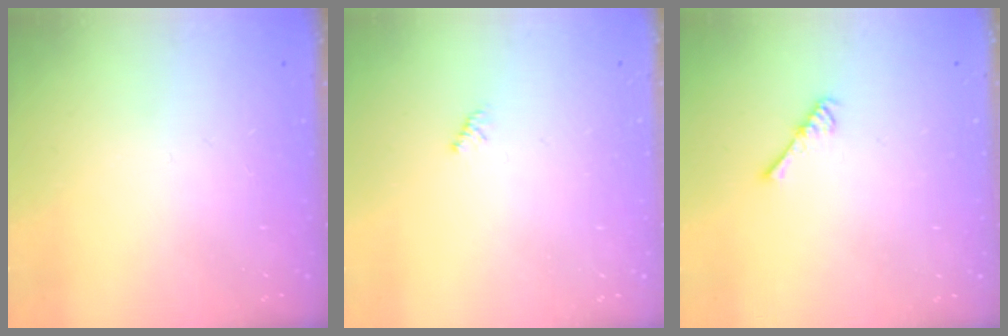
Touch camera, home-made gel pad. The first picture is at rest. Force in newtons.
{"total": 1.5, "press": 1.4, "slide": 0.4}
{"total": 2.6, "press": 2.6, "slide": 0.5}